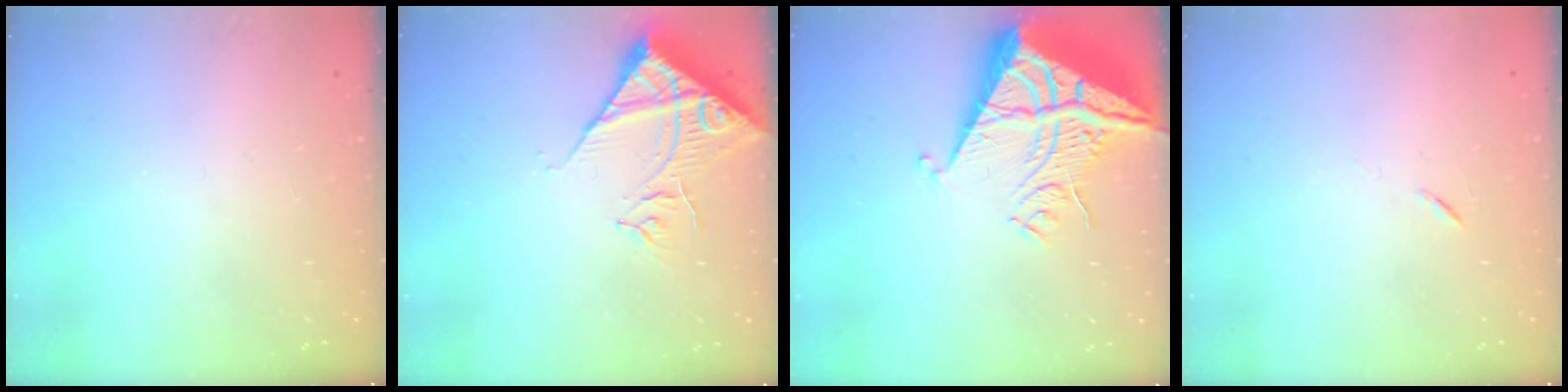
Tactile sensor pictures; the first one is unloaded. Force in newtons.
{"total": 11.7, "press": 11.6, "slide": 1.5}
{"total": 13.3, "press": 13.2, "slide": 1.4}
{"total": 5.8, "press": 5.4, "slide": 2.1}